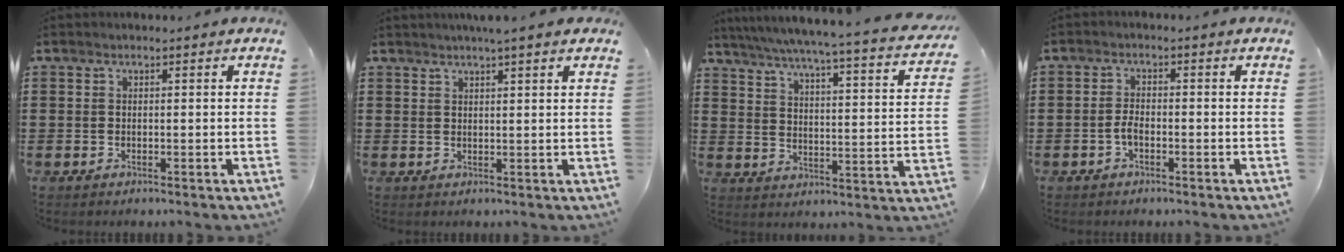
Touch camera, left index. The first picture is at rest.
{"total": 2.5, "force": [2.2, -0.2, 1.3], "torque": [-0.031, 0.002, 0.040]}
{"total": 4.4, "force": [3.7, -0.5, 2.4], "torque": [-0.066, -0.038, 0.051]}
{"total": 2.3, "force": [-1.0, 1.0, 1.9], "torque": [-0.052, -0.001, -0.024]}